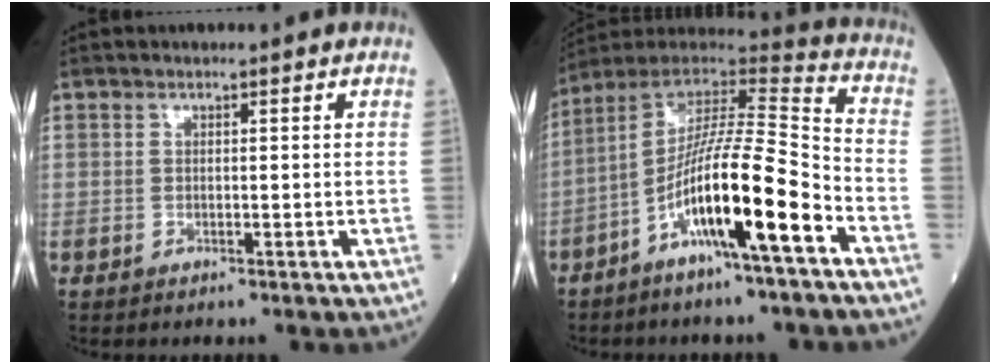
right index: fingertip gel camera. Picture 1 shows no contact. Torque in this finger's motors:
{"motor_torque": [1.85, -0.29, 0.51, 0.18]}